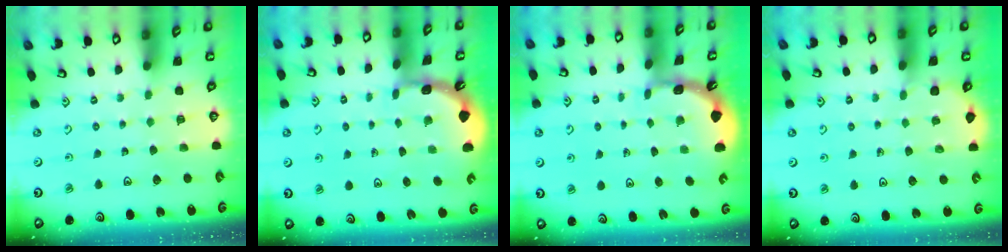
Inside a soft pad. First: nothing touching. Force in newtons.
{"total": 1.6, "press": 1.6, "slide": 0.2}
{"total": 1.6, "press": 1.6, "slide": 0.2}
{"total": 2.4, "press": 2.4, "slide": 0.1}